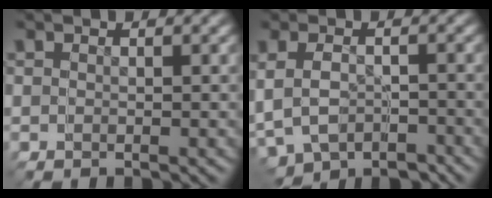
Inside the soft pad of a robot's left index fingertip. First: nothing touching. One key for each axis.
{"total": 1.9, "fx": -1.6, "fy": 1.0, "fz": -0.4, "tx": -0.016, "ty": -0.008, "tz": -0.020}